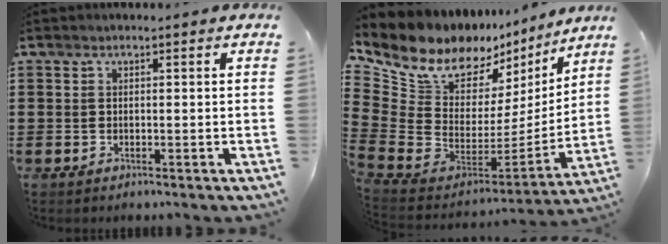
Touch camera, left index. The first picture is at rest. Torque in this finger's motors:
{"motor_torque": [1.93, -0.22, 1.05, 0.08]}